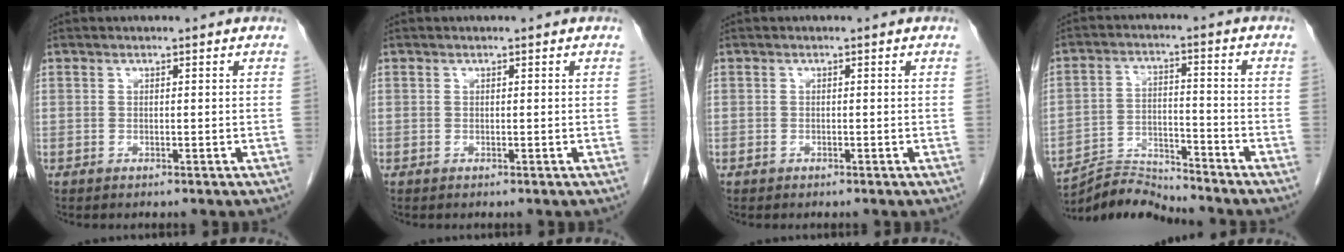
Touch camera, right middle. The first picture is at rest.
{"total": 0.0}
{"total": 0.0}
{"total": 7.4, "force": [-7.3, -1.1, -1.0], "torque": [0.013, 0.006, -0.132]}